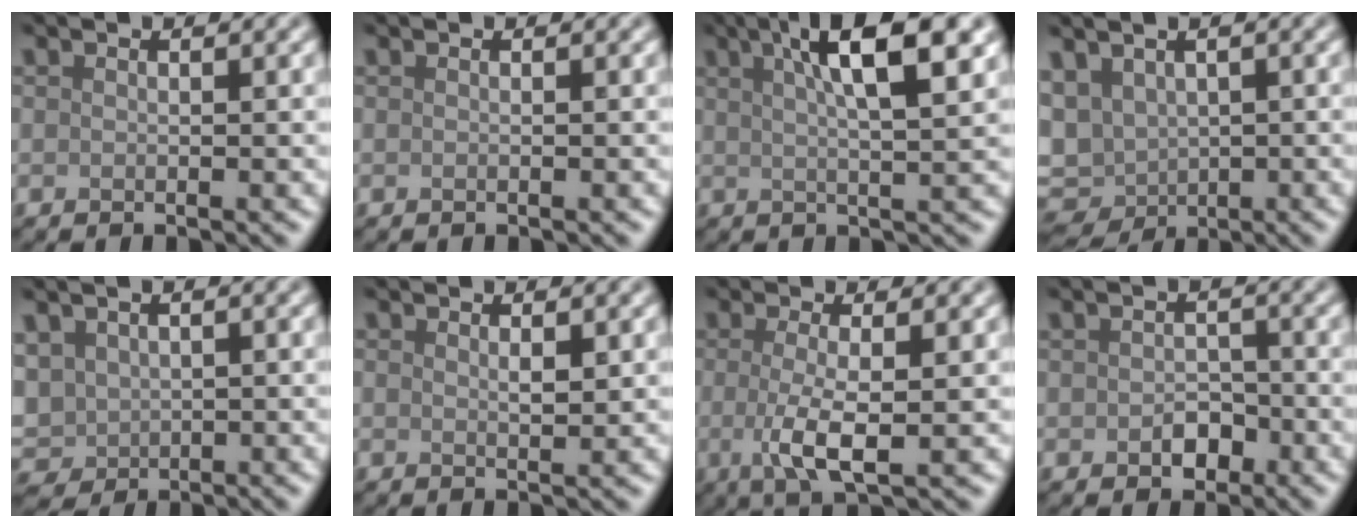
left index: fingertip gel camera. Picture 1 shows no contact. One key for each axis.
{"total": 0.0}
{"total": 7.7, "fx": 3.3, "fy": 1.9, "fz": 6.7, "tx": -0.078, "ty": 0.018, "tz": 0.040}
{"total": 5.5, "fx": -0.6, "fy": 3.9, "fz": 3.8, "tx": -0.059, "ty": -0.007, "tz": 0.008}
{"total": 3.7, "fx": 0.0, "fy": 2.9, "fz": 2.2, "tx": -0.047, "ty": -0.005, "tz": 0.004}
{"total": 1.0, "fx": 0.4, "fy": 0.3, "fz": 0.9, "tx": -0.015, "ty": -0.003, "tz": 0.007}
{"total": 4.2, "fx": -0.5, "fy": 1.1, "fz": 4.0, "tx": -0.079, "ty": -0.009, "tz": -0.011}
{"total": 2.2, "fx": -0.8, "fy": 1.6, "fz": 1.3, "tx": -0.021, "ty": -0.005, "tz": -0.014}